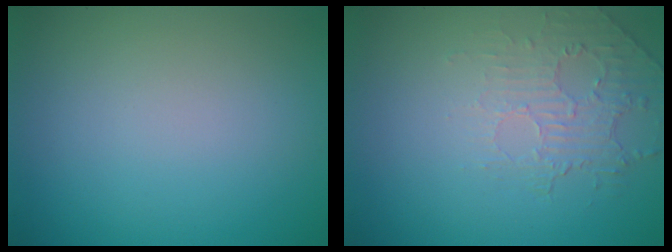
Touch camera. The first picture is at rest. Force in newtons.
{"total": 2.0, "press": 0.9, "slide": 1.8}